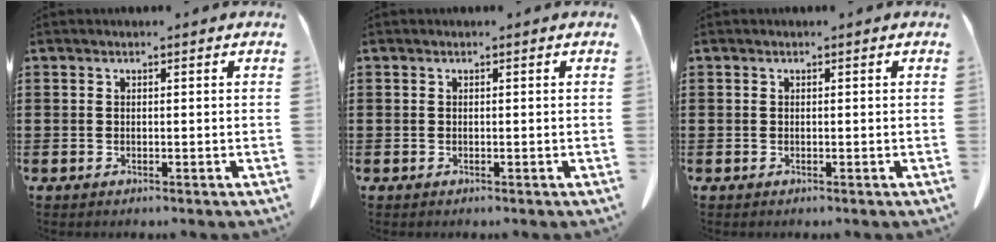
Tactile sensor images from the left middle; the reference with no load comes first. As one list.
[{"total": 0.0}, {"total": 0.0}]